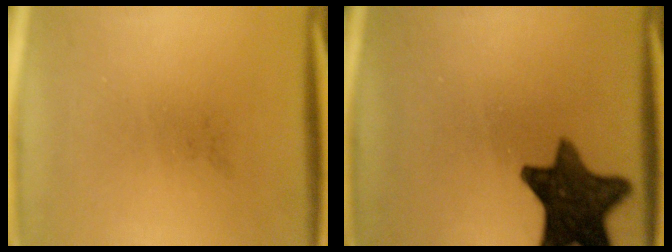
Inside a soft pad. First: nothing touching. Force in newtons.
{"total": 12.9}